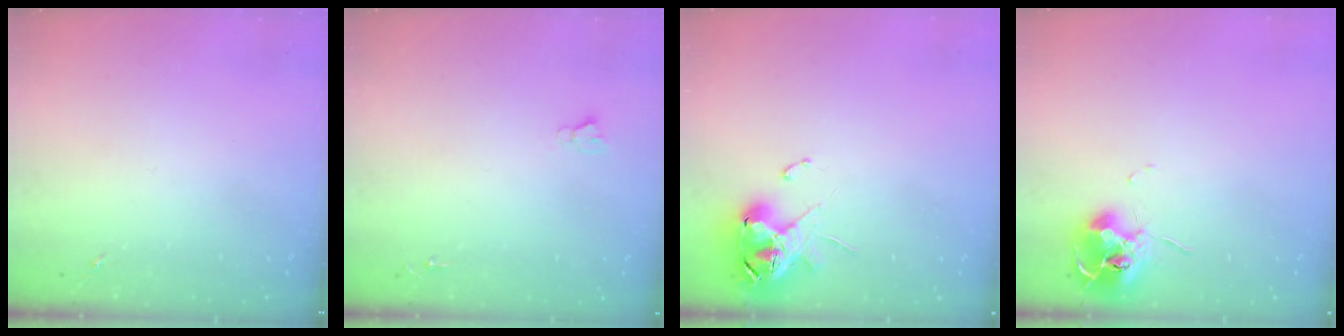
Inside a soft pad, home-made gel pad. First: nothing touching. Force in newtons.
{"total": 2.7, "press": 2.7, "slide": 0.0}
{"total": 11.5, "press": 11.4, "slide": 1.5}
{"total": 10.4, "press": 10.4, "slide": 0.9}